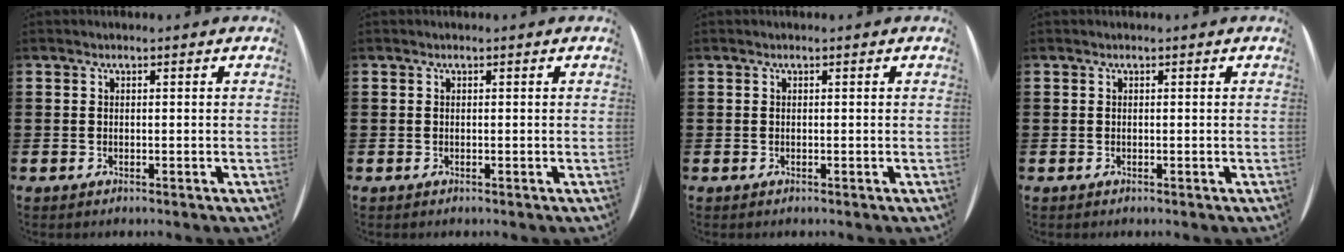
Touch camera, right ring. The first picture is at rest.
{"total": 0.0}
{"total": 0.0}
{"total": 0.0}